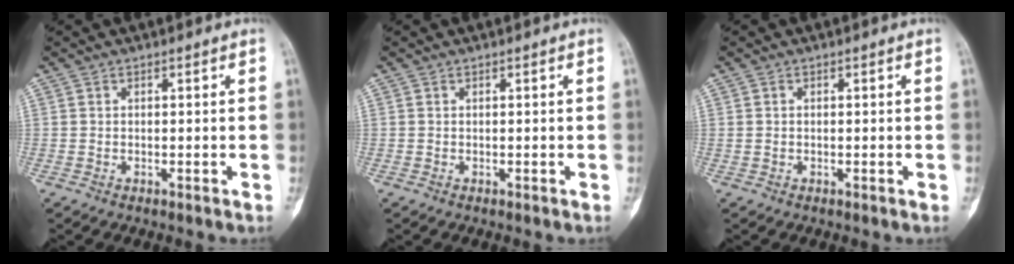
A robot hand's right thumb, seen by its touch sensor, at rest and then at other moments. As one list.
[{"total": 0.0}, {"total": 0.7, "force": [0.0, 0.4, 0.5], "torque": [-0.012, 0.000, 0.003]}]